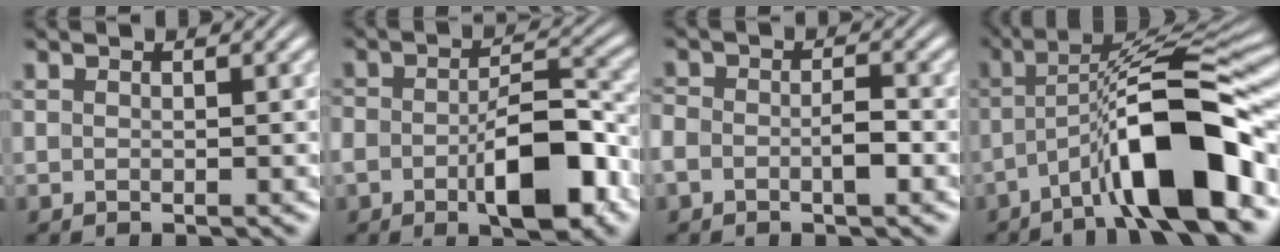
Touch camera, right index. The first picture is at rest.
{"total": 7.1, "force": [-2.3, 3.4, 5.8], "torque": [-0.095, -0.002, -0.043]}
{"total": 3.1, "force": [-1.0, 2.2, 1.9], "torque": [-0.041, -0.004, -0.020]}
{"total": 10.1, "force": [-1.9, 3.0, 9.4], "torque": [-0.142, 0.003, -0.031]}